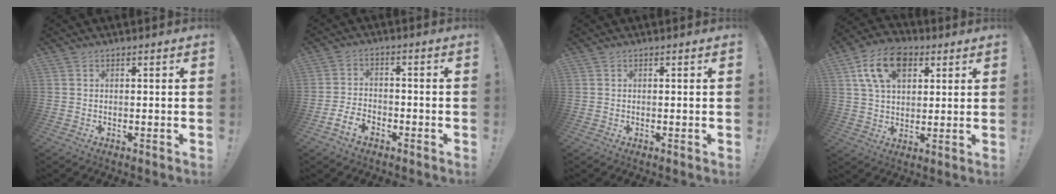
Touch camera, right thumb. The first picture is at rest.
{"total": 6.3, "force": [-4.1, 3.5, 3.2], "torque": [-0.071, 0.011, -0.075]}
{"total": 0.0}
{"total": 14.4, "force": [6.2, 9.4, 9.0], "torque": [-0.143, -0.009, 0.119]}